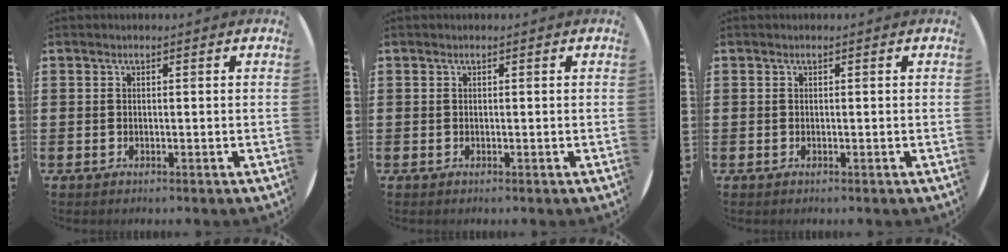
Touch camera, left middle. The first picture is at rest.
{"total": 0.0}
{"total": 0.0}